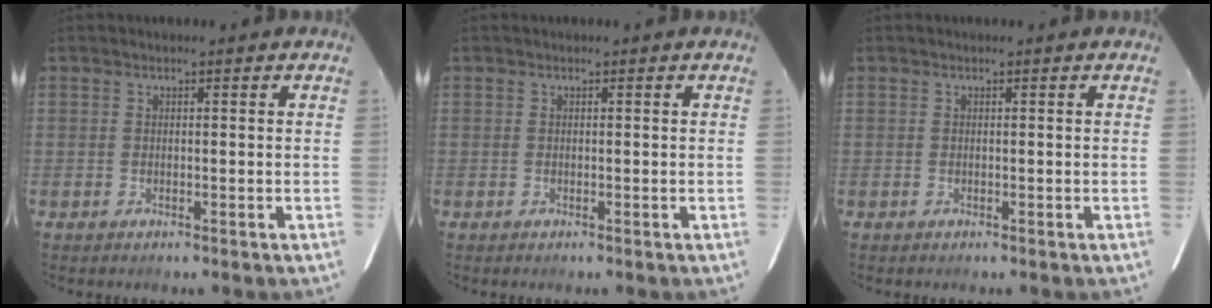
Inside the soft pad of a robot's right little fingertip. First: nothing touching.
{"total": 0.0}
{"total": 0.0}